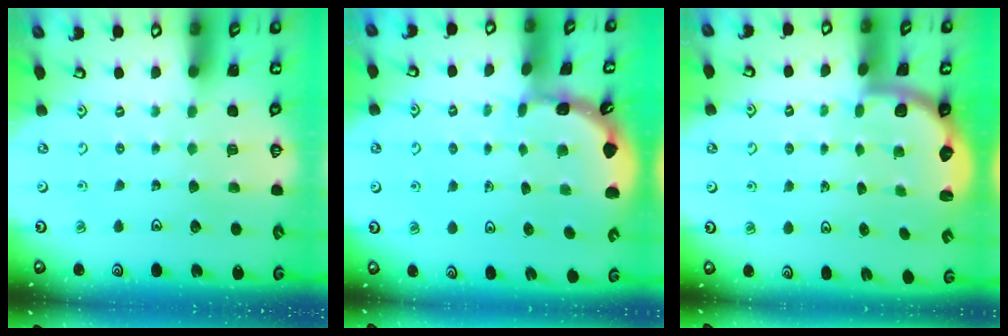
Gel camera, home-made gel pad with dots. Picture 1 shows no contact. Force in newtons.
{"total": 1.6, "press": 1.6, "slide": 0.1}
{"total": 2.1, "press": 1.9, "slide": 1.0}